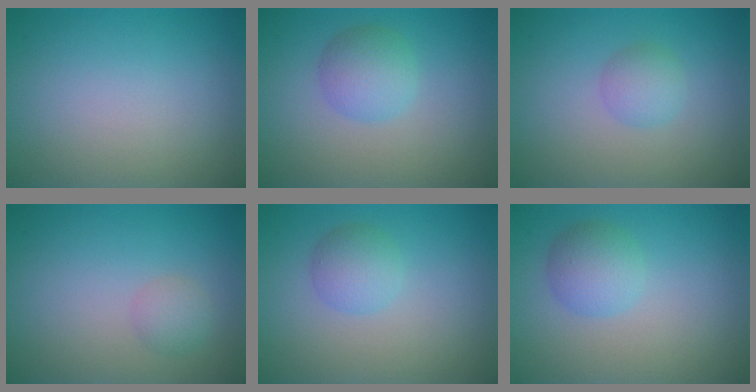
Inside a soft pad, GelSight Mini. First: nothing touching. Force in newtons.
{"total": 3.0, "press": 3.0, "slide": 0.1}
{"total": 1.8, "press": 1.8, "slide": 0.0}
{"total": 1.4, "press": 1.4, "slide": 0.1}
{"total": 2.3, "press": 2.3, "slide": 0.1}
{"total": 2.8, "press": 2.8, "slide": 0.1}